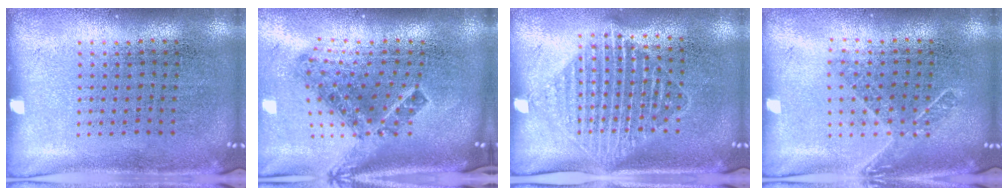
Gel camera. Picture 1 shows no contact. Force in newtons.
{"total": 2.1, "press": 1.3, "slide": 1.6}
{"total": 1.7, "press": 1.4, "slide": 1.0}
{"total": 1.5, "press": 1.2, "slide": 0.9}